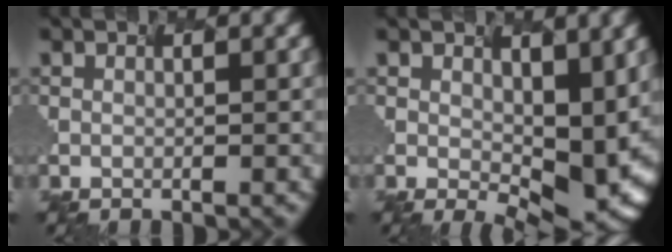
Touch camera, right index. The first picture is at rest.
{"total": 6.0, "force": [0.7, 2.0, 5.6], "torque": [-0.108, -0.026, 0.051]}